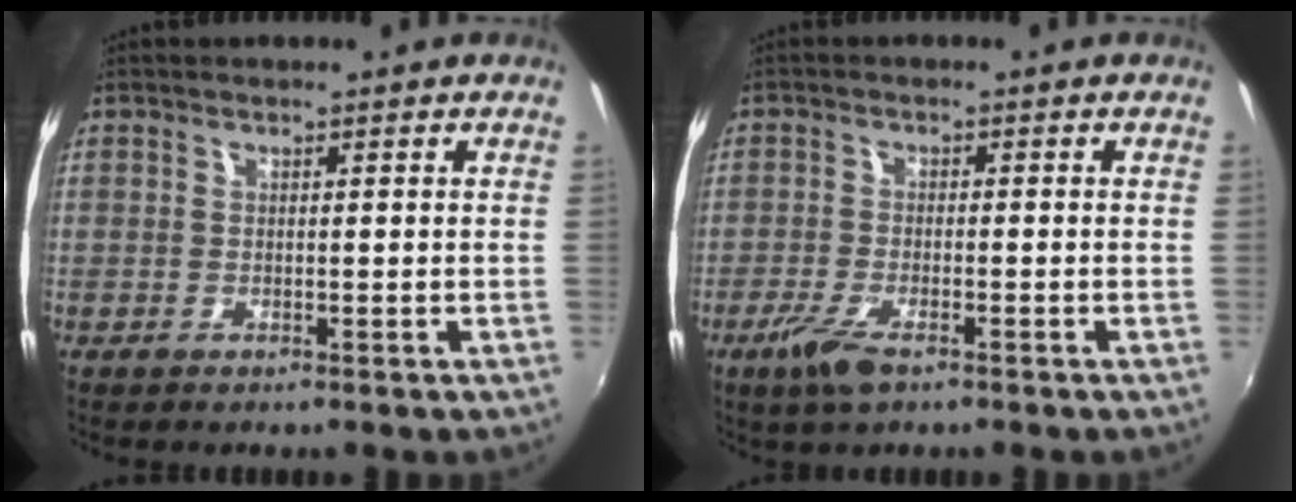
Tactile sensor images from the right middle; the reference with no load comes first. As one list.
[{"total": 5.4, "force": [-3.4, 1.7, 3.8], "torque": [-0.095, -0.012, -0.065]}]